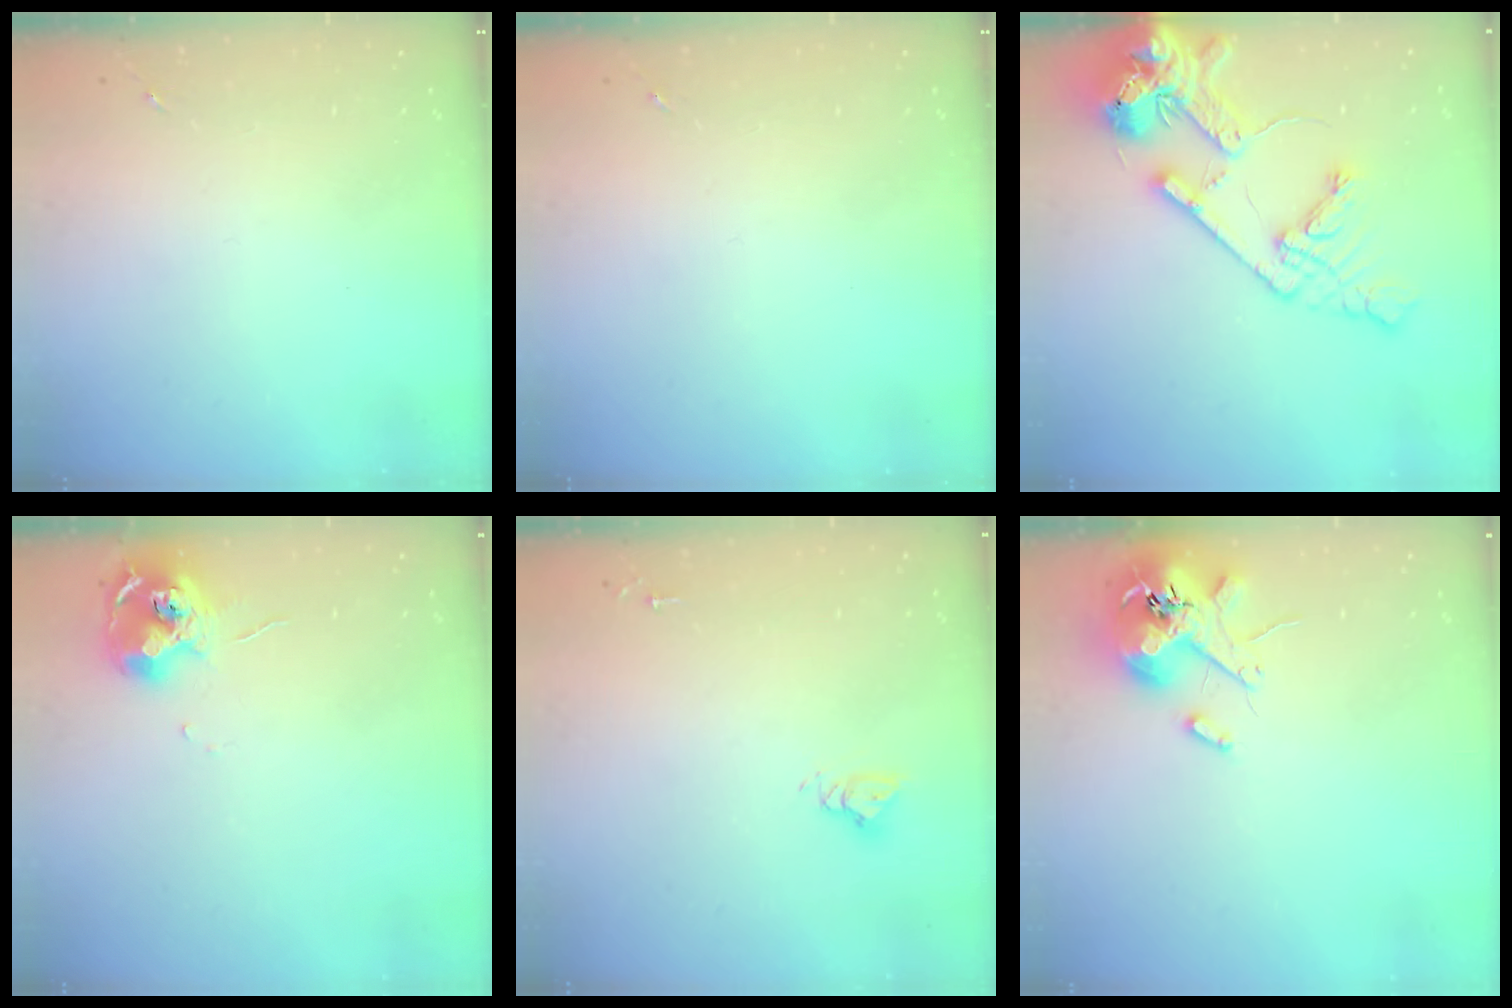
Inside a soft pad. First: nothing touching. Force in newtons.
{"total": 0.0}
{"total": 19.0, "press": 18.8, "slide": 2.9}
{"total": 11.7, "press": 11.6, "slide": 1.0}
{"total": 4.8, "press": 4.7, "slide": 0.4}
{"total": 12.3, "press": 12.2, "slide": 1.9}